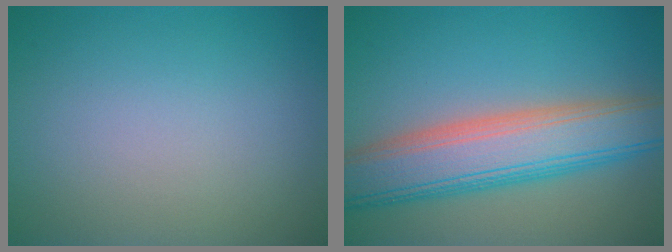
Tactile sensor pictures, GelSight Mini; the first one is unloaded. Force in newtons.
{"total": 8.6, "press": 8.6, "slide": 0.3}